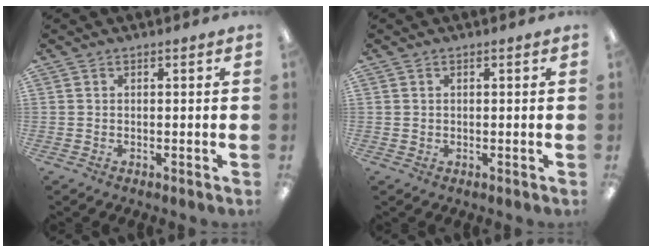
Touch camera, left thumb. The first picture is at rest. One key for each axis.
{"total": 0.6, "fx": 0.1, "fy": 0.5, "fz": 0.0, "tx": 0.000, "ty": 0.004, "tz": 0.002}